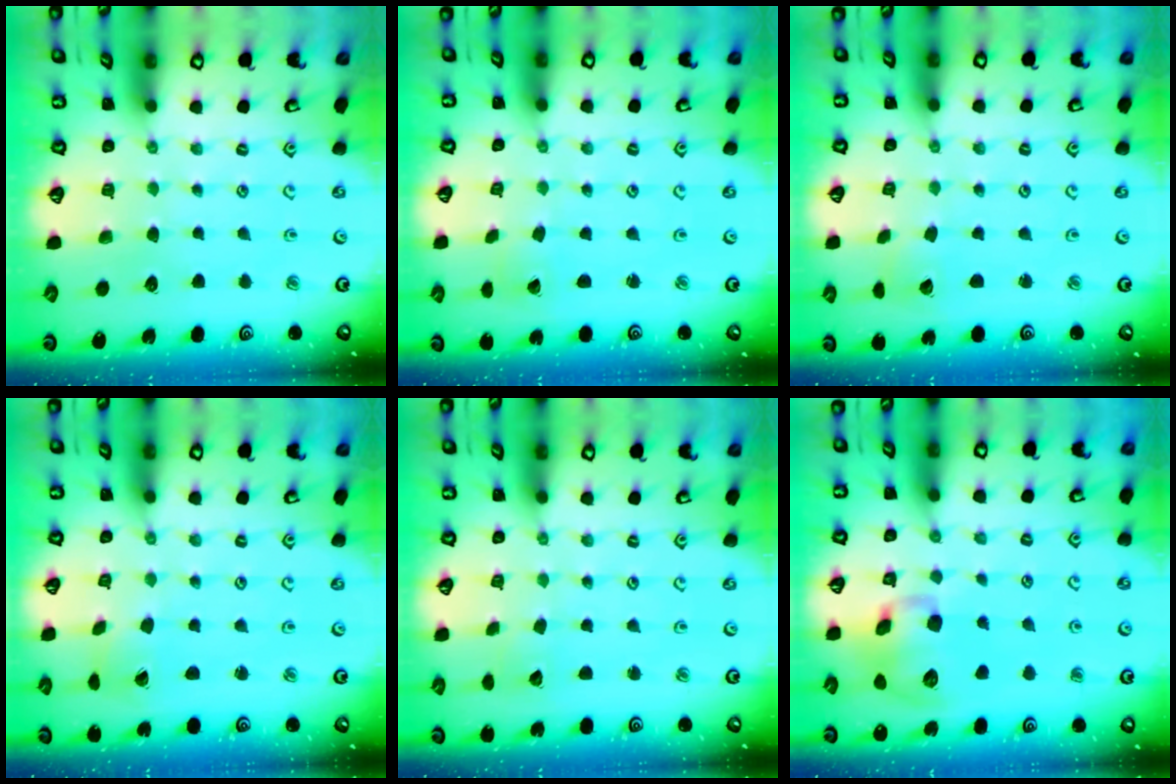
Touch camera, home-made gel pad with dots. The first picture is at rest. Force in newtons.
{"total": 0.0}
{"total": 1.9, "press": 1.9, "slide": 0.1}
{"total": 1.0, "press": 1.0, "slide": 0.1}
{"total": 2.7, "press": 2.7, "slide": 0.3}
{"total": 11.7, "press": 11.5, "slide": 2.0}